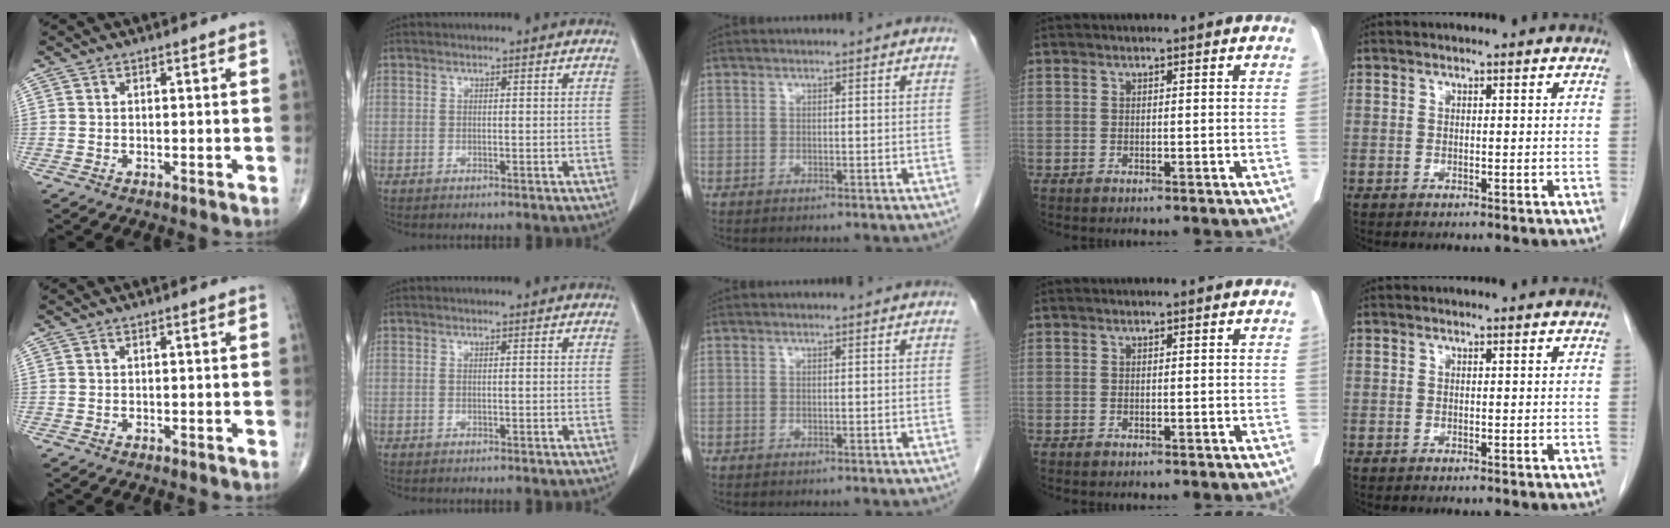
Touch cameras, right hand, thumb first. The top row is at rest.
{}